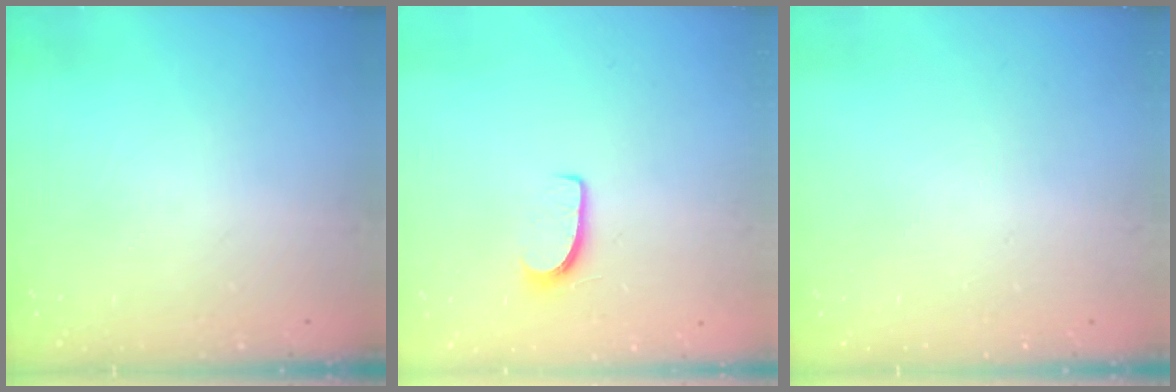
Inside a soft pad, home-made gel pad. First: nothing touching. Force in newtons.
{"total": 5.9, "press": 5.9, "slide": 0.4}
{"total": 0.0}